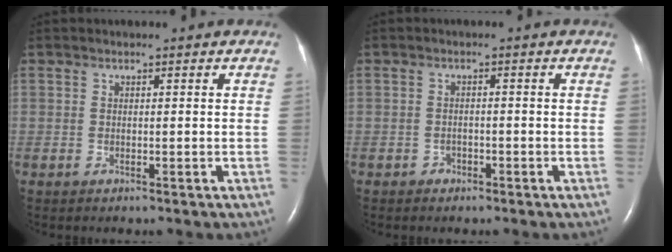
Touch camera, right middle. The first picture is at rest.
{"total": 1.1, "force": [-0.8, 0.7, 0.1], "torque": [0.004, 0.004, -0.015]}